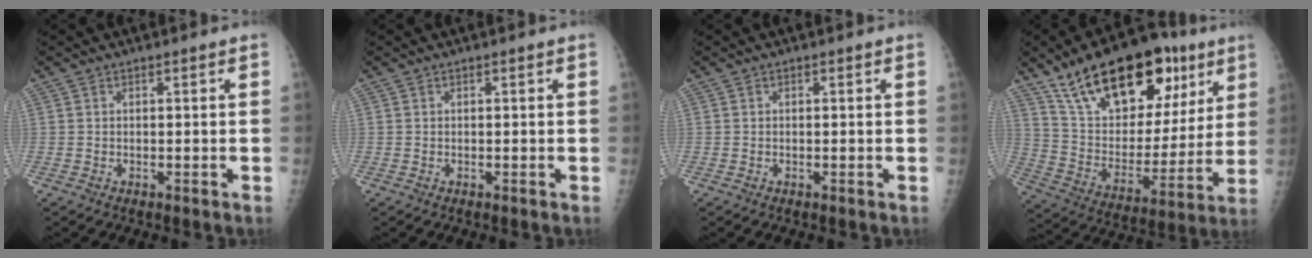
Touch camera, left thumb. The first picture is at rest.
{"total": 0.0}
{"total": 0.0}
{"total": 27.5, "force": [16.0, 13.1, 18.1], "torque": [-0.246, -0.029, 0.266]}